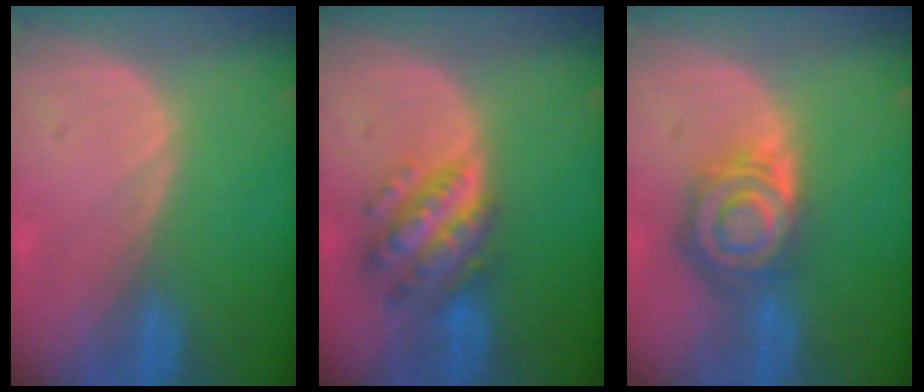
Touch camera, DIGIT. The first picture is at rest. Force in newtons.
{"total": 7.4, "press": 7.3, "slide": 0.5}
{"total": 8.0, "press": 7.1, "slide": 3.7}